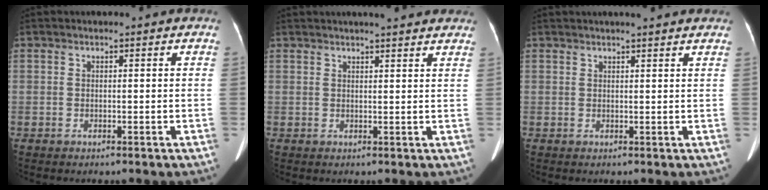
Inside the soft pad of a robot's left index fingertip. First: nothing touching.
{"total": 9.0, "force": [7.9, 1.0, 4.3], "torque": [-0.049, 0.021, 0.084]}
{"total": 6.4, "force": [5.6, 0.5, 3.0], "torque": [-0.039, 0.023, 0.063]}